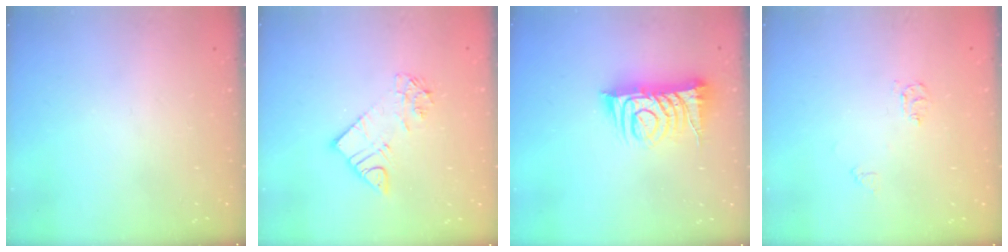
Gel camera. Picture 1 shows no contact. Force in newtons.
{"total": 7.7, "press": 7.6, "slide": 0.8}
{"total": 11.9, "press": 11.8, "slide": 1.1}
{"total": 5.5, "press": 5.4, "slide": 0.6}